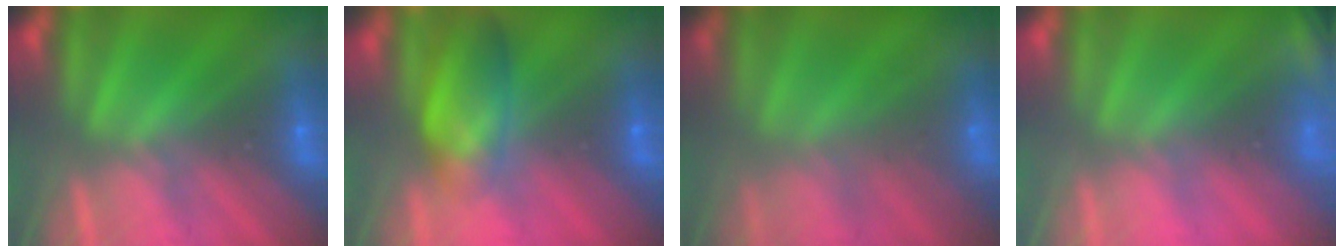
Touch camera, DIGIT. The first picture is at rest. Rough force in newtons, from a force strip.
{"total": 7.1}
{"total": 6.3}
{"total": 2.3}